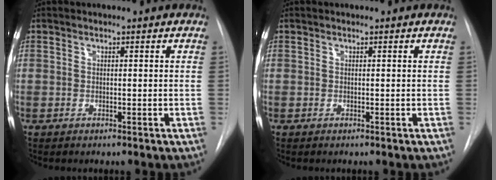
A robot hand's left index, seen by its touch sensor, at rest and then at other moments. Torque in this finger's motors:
{"motor_torque": [0.04, -0.05, 0.02, 0.00]}